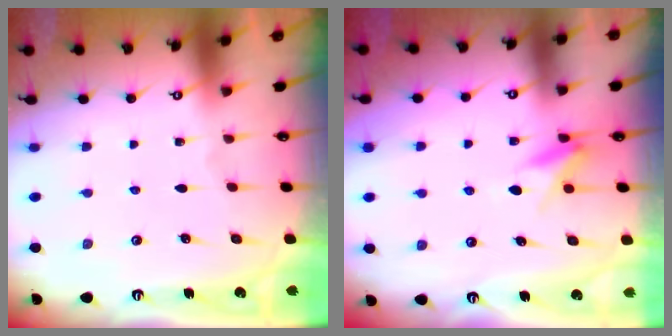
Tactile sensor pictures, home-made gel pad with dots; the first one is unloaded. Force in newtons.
{"total": 6.9, "press": 6.7, "slide": 1.4}